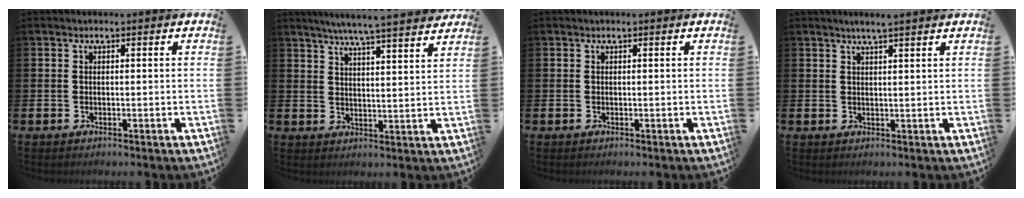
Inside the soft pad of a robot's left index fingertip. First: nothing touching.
{"total": 6.2, "force": [5.8, -0.5, 1.9], "torque": [-0.040, -0.039, 0.097]}
{"total": 0.0}
{"total": 2.5, "force": [2.3, -0.1, 1.1], "torque": [-0.022, -0.002, 0.041]}